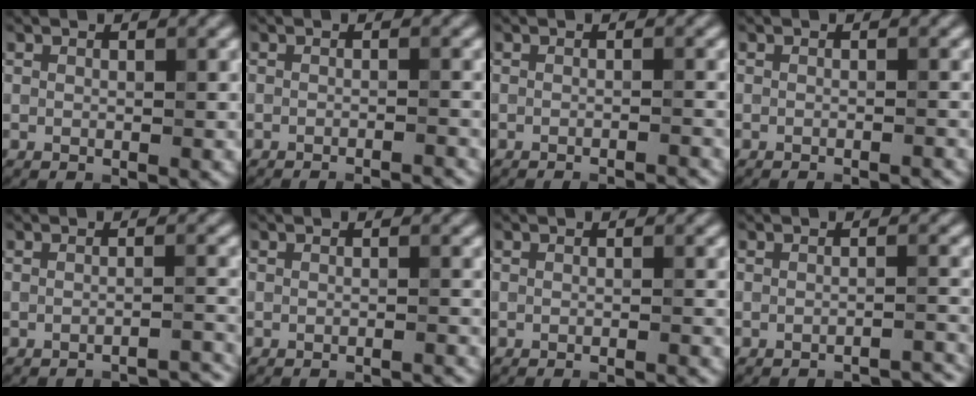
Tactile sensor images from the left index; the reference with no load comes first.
{"total": 2.8, "force": [-2.4, 0.5, 1.4], "torque": [-0.011, 0.005, -0.036]}
{"total": 2.5, "force": [-2.1, 0.4, 1.2], "torque": [-0.009, 0.005, -0.033]}
{"total": 1.6, "force": [-1.3, 0.3, 0.9], "torque": [0.000, -0.003, -0.023]}
{"total": 3.5, "force": [-3.2, 0.4, 1.3], "torque": [-0.008, 0.013, -0.045]}
{"total": 2.0, "force": [-1.8, 0.4, 1.0], "torque": [-0.003, 0.001, -0.027]}
{"total": 1.6, "force": [-1.2, 0.3, 1.0], "torque": [0.000, -0.004, -0.024]}
{"total": 3.4, "force": [-3.2, 0.4, 1.1], "torque": [-0.004, 0.014, -0.042]}